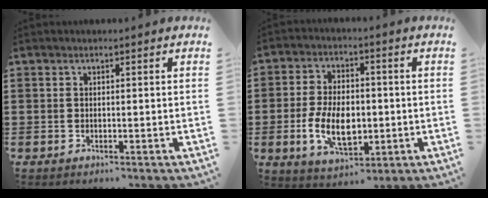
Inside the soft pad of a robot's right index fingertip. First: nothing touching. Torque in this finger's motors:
{"motor_torque": [2.14, 0.00, 1.05, 0.21]}